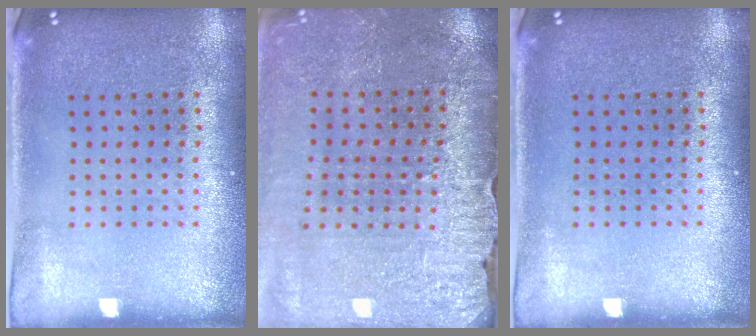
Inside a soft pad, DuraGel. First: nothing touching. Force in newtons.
{"total": 3.2, "press": 3.2, "slide": 0.5}
{"total": 0.0}